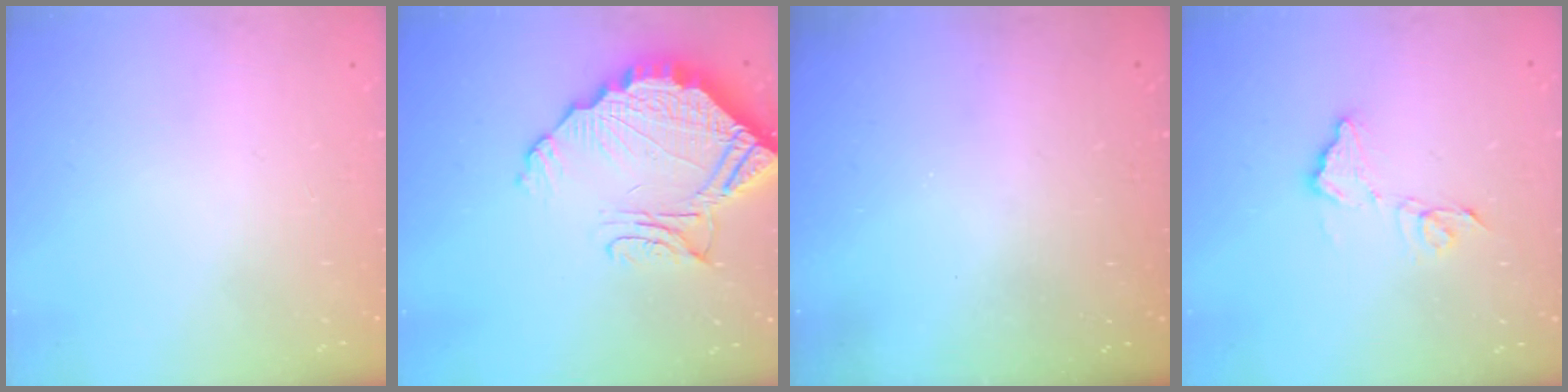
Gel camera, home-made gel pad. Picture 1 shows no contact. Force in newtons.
{"total": 14.2, "press": 14.1, "slide": 1.7}
{"total": 2.9, "press": 2.7, "slide": 0.8}
{"total": 9.1, "press": 9.0, "slide": 0.6}